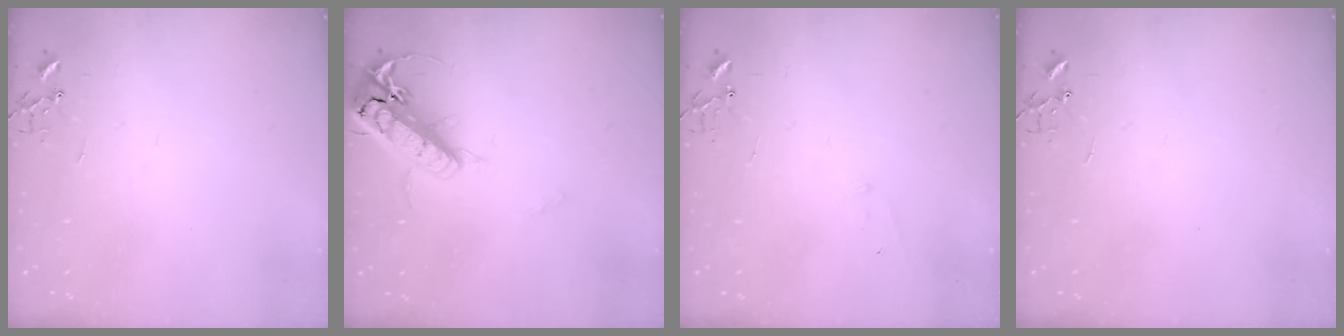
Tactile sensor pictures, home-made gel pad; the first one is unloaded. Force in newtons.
{"total": 19.2, "press": 18.9, "slide": 3.3}
{"total": 5.6, "press": 5.6, "slide": 0.7}
{"total": 0.0}